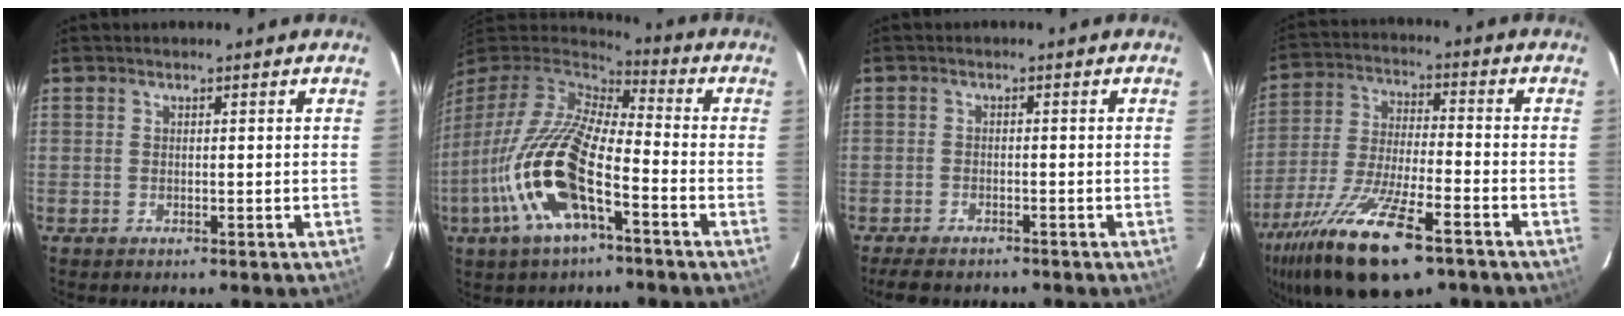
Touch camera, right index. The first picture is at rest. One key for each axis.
{"total": 20.3, "fx": -7.8, "fy": 7.1, "fz": 17.4, "tx": -0.355, "ty": -0.031, "tz": -0.159}
{"total": 5.4, "fx": -4.7, "fy": 1.6, "fz": 2.1, "tx": -0.057, "ty": -0.014, "tz": -0.077}
{"total": 20.2, "fx": -12.8, "fy": 5.8, "fz": 14.5, "tx": -0.294, "ty": -0.057, "tz": -0.234}